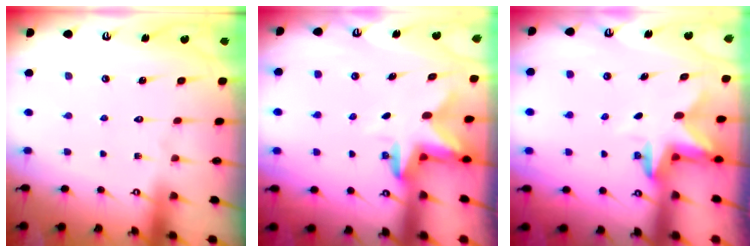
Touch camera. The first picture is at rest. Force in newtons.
{"total": 2.5, "press": 2.5, "slide": 0.5}
{"total": 2.7, "press": 2.7, "slide": 0.5}